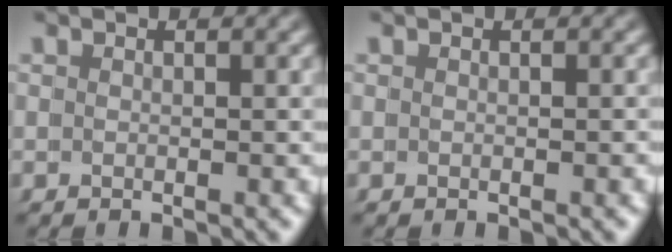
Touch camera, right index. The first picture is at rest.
{"total": 0.0}